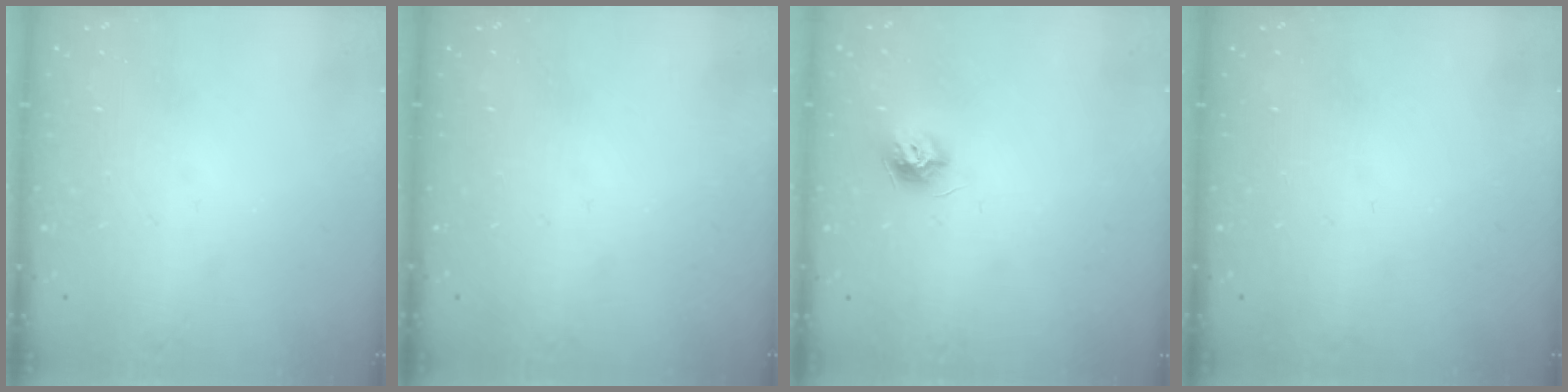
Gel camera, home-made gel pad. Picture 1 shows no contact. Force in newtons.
{"total": 0.0}
{"total": 7.9, "press": 7.9, "slide": 0.4}
{"total": 0.0}